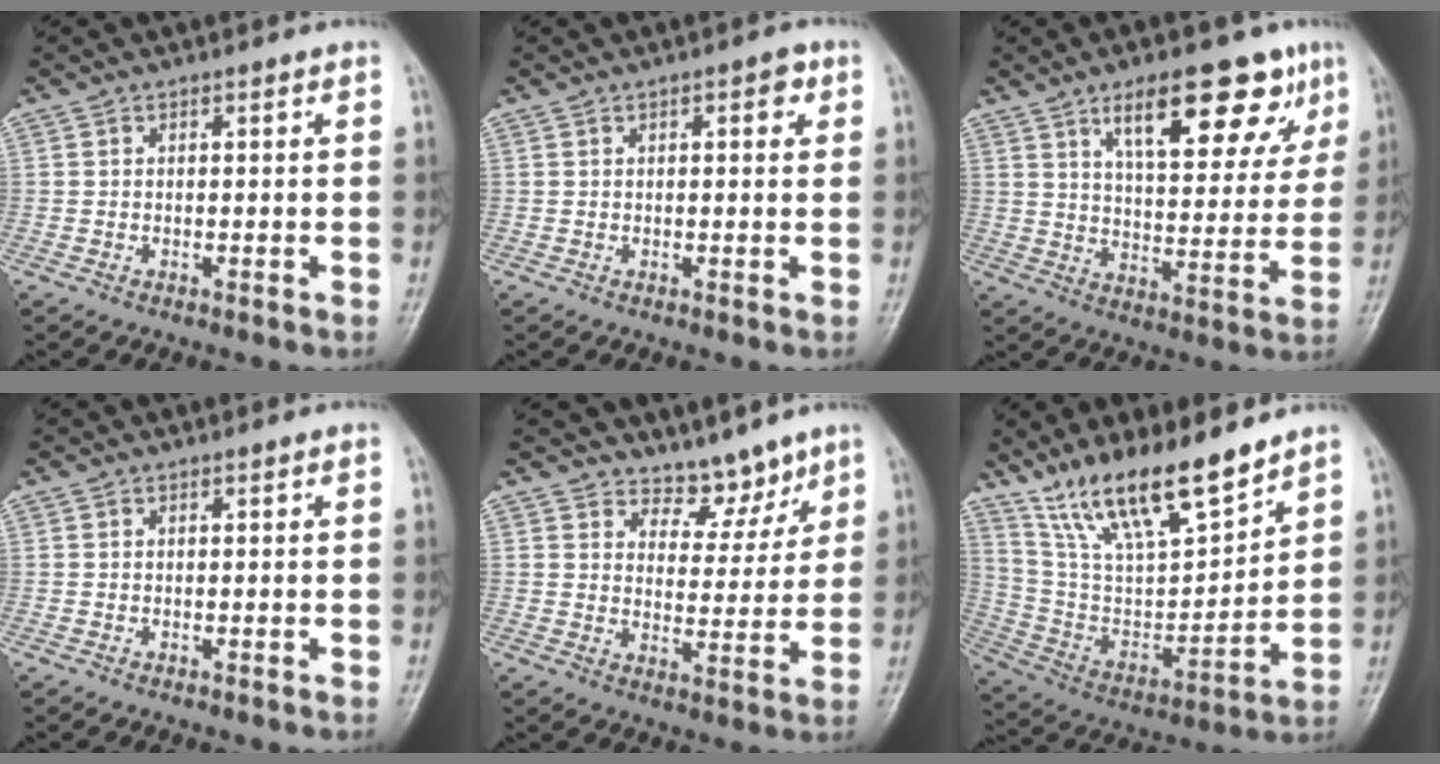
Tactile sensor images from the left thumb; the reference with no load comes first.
{"total": 2.8, "force": [1.1, 1.2, 2.3], "torque": [-0.022, 0.002, 0.010]}
{"total": 18.0, "force": [9.8, 7.1, 13.3], "torque": [-0.146, -0.033, 0.149]}
{"total": 0.0}
{"total": 6.6, "force": [5.6, 3.3, 1.4], "torque": [0.015, -0.044, 0.093]}
{"total": 18.5, "force": [14.0, 4.9, 11.1], "torque": [-0.168, -0.066, 0.266]}